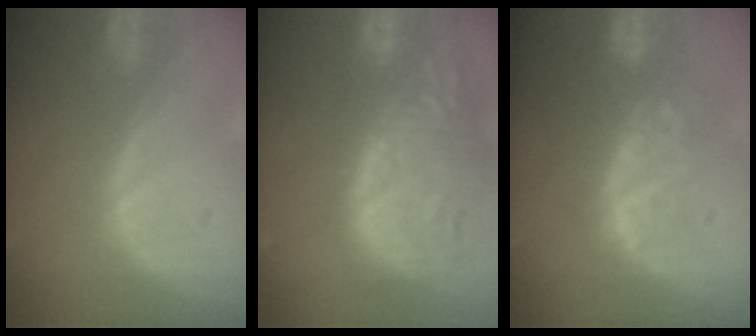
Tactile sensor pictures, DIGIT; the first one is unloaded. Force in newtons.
{"total": 14.1, "press": 12.3, "slide": 6.9}
{"total": 10.0, "press": 8.5, "slide": 5.4}